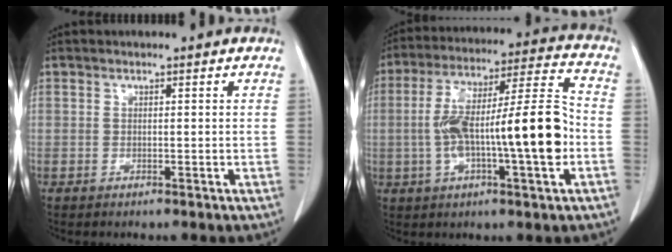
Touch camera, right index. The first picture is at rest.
{"total": 17.9, "force": [-2.9, 2.3, 17.5], "torque": [-0.308, 0.024, -0.045]}